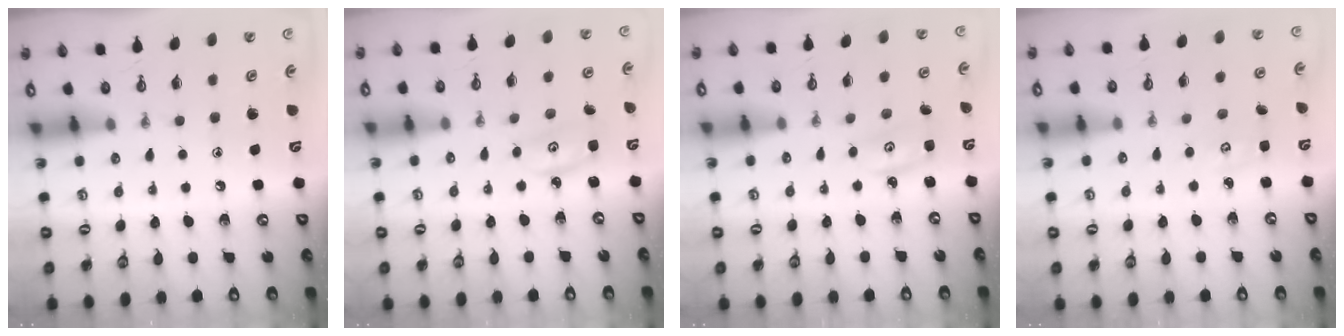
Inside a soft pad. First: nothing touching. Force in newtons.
{"total": 2.8, "press": 2.8, "slide": 0.3}
{"total": 2.7, "press": 2.7, "slide": 0.2}
{"total": 2.6, "press": 2.6, "slide": 0.3}